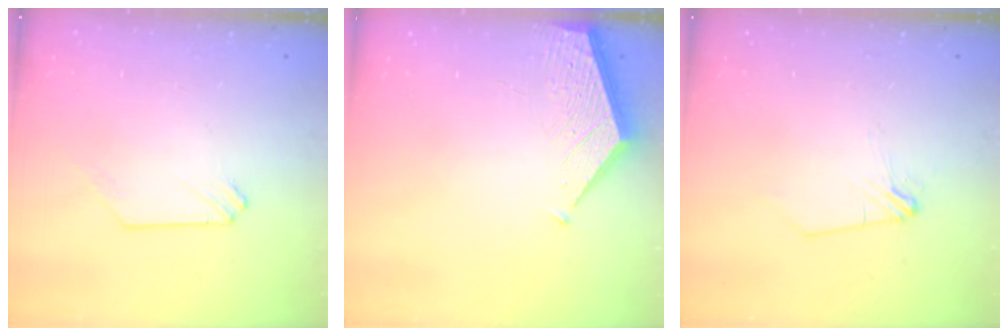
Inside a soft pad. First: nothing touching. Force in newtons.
{"total": 3.3, "press": 3.3, "slide": 0.4}
{"total": 2.5, "press": 2.5, "slide": 0.5}